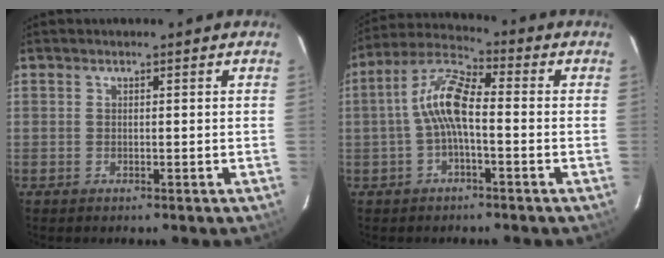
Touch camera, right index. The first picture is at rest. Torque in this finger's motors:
{"motor_torque": [0.67, -0.16, 0.55, 0.18]}